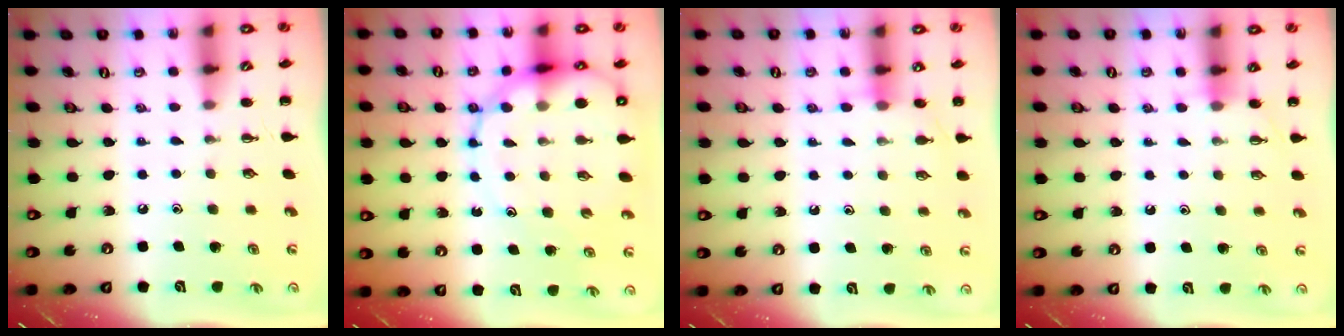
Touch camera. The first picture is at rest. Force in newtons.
{"total": 16.0, "press": 15.6, "slide": 3.4}
{"total": 7.1, "press": 7.0, "slide": 1.4}
{"total": 3.0, "press": 2.9, "slide": 0.9}